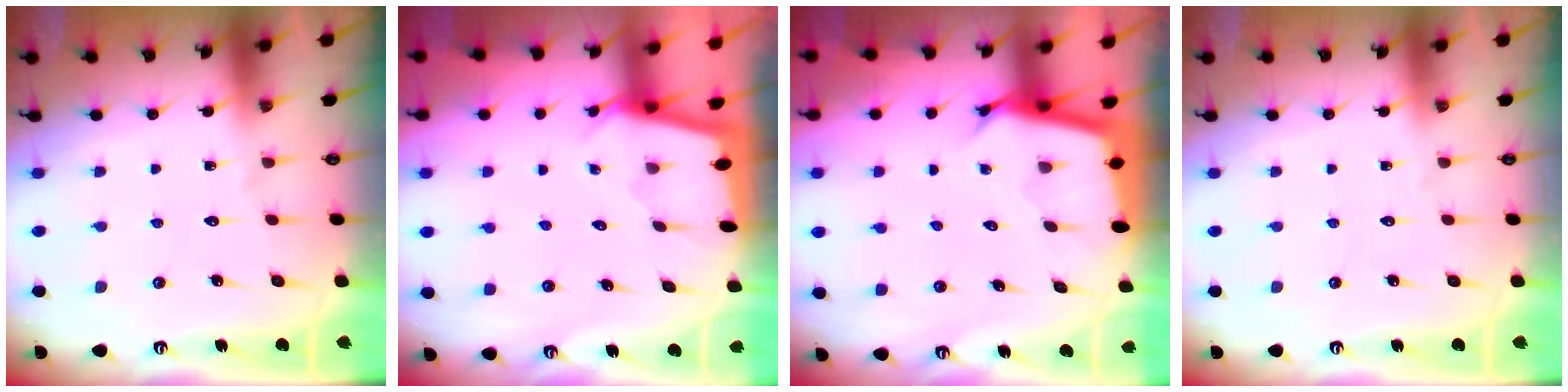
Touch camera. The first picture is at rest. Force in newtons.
{"total": 1.7, "press": 1.7, "slide": 0.3}
{"total": 2.9, "press": 2.9, "slide": 0.1}
{"total": 0.0}